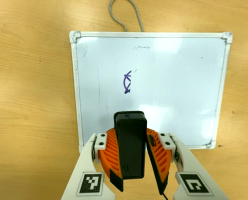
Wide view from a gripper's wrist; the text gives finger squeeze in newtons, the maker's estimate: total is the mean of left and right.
{"total": 9.5, "left": 9.3, "right": 9.7}